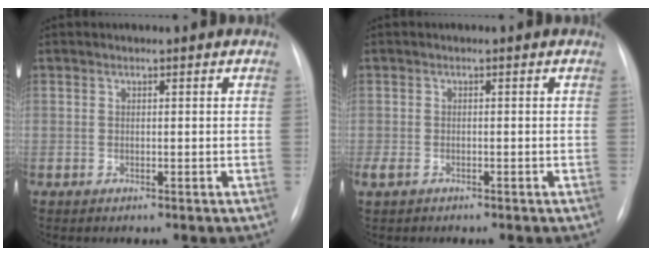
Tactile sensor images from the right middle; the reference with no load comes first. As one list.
[{"total": 2.3, "force": [-1.4, 1.3, 1.2], "torque": [-0.030, -0.004, -0.020]}]